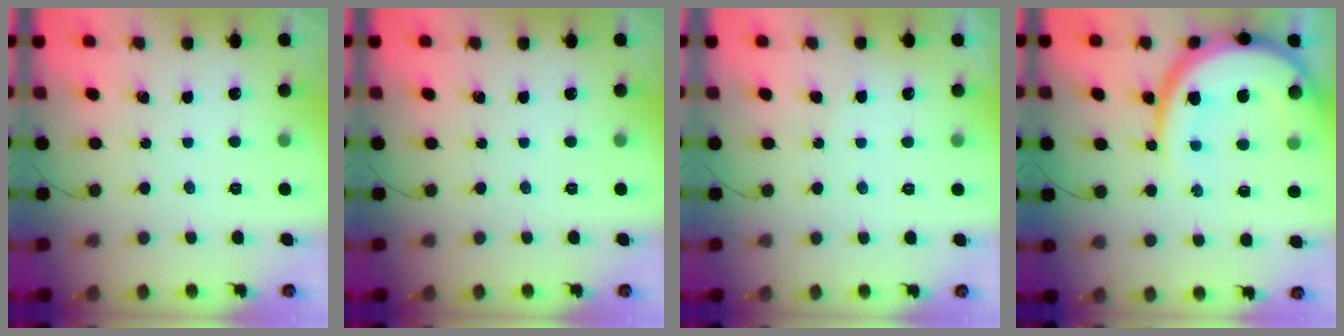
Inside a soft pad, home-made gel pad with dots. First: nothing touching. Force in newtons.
{"total": 0.0}
{"total": 4.2, "press": 4.2, "slide": 0.3}
{"total": 16.8, "press": 16.7, "slide": 1.6}